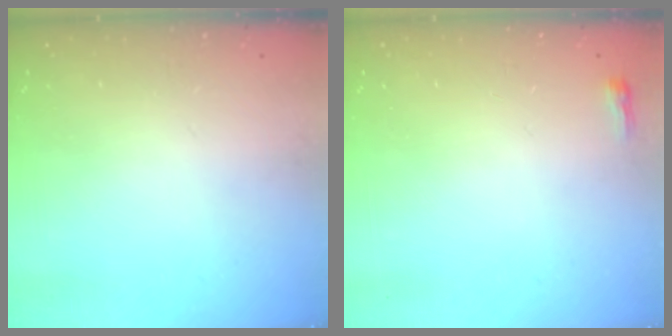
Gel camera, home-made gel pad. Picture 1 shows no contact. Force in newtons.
{"total": 2.3, "press": 2.2, "slide": 0.7}